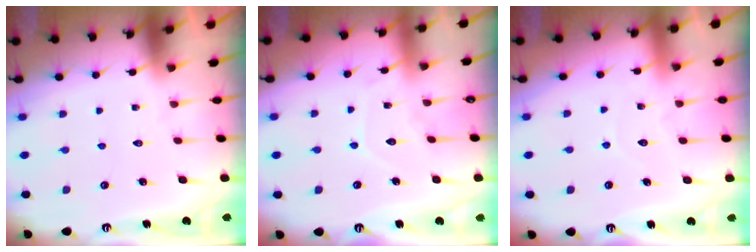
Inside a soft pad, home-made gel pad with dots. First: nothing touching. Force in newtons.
{"total": 7.1, "press": 7.0, "slide": 0.8}
{"total": 5.1, "press": 5.1, "slide": 0.3}